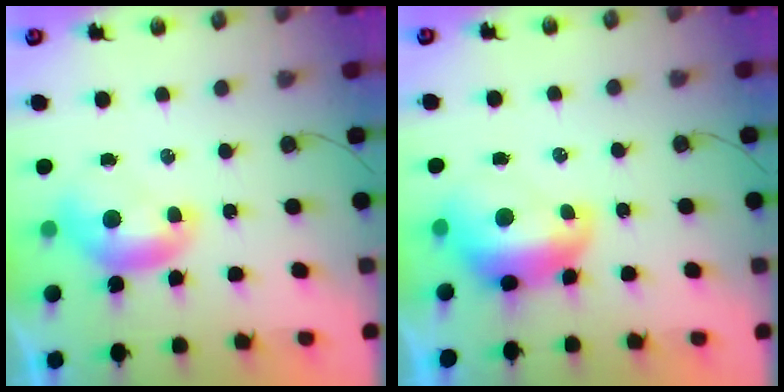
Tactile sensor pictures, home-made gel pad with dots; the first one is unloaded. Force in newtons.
{"total": 2.6, "press": 2.5, "slide": 0.7}